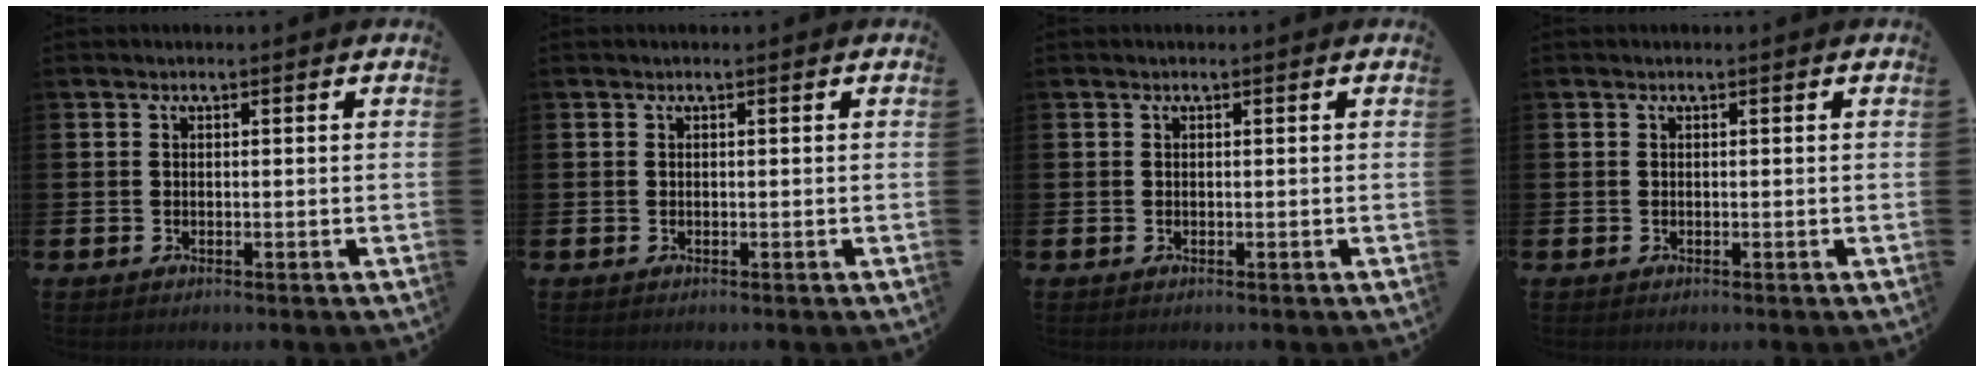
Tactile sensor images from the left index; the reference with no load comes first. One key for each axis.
{"total": 0.0}
{"total": 0.0}
{"total": 0.0}